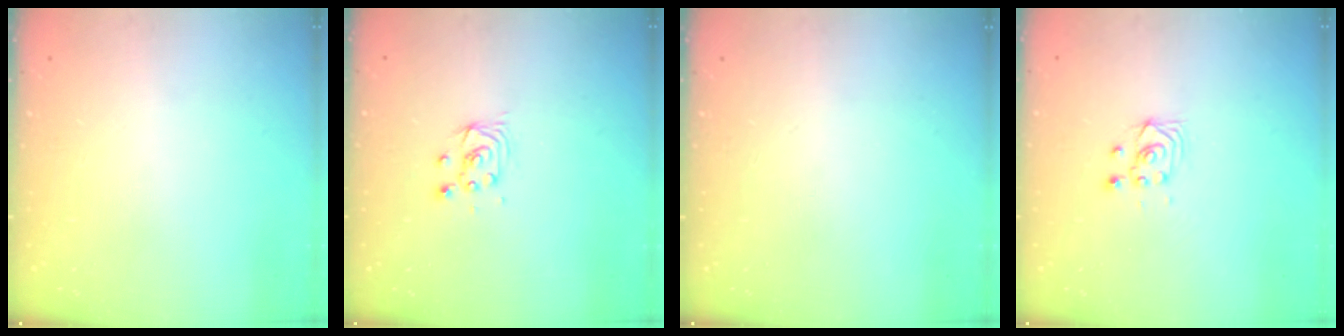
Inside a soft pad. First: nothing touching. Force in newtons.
{"total": 4.2, "press": 4.2, "slide": 0.5}
{"total": 0.0}
{"total": 2.9, "press": 2.9, "slide": 0.6}